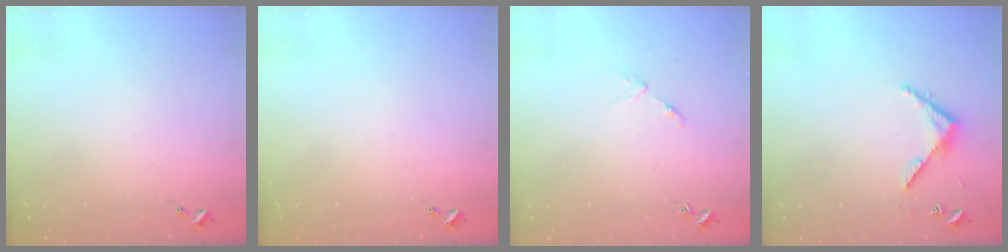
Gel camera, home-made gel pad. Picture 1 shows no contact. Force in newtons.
{"total": 0.0}
{"total": 3.8, "press": 3.8, "slide": 0.5}
{"total": 5.0, "press": 5.0, "slide": 0.4}